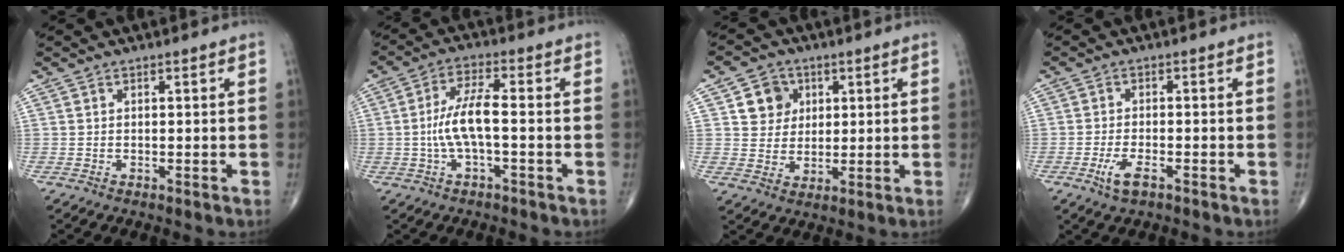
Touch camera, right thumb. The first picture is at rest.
{"total": 7.2, "force": [-1.0, 1.8, 6.9], "torque": [-0.152, 0.021, -0.023]}
{"total": 6.9, "force": [2.3, 6.1, 2.1], "torque": [-0.005, -0.006, 0.041]}
{"total": 3.9, "force": [-2.0, 1.4, 3.0], "torque": [-0.064, 0.005, -0.035]}